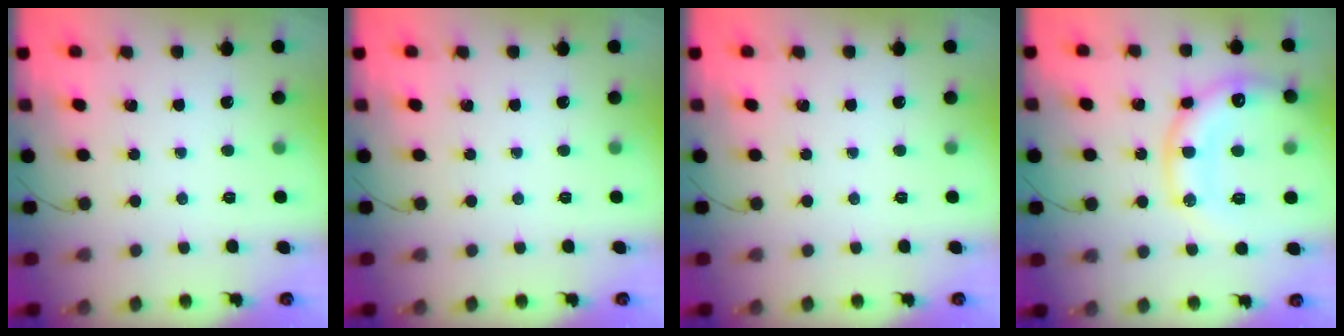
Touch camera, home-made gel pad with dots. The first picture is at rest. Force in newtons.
{"total": 0.0}
{"total": 0.0}
{"total": 19.0, "press": 18.8, "slide": 2.4}